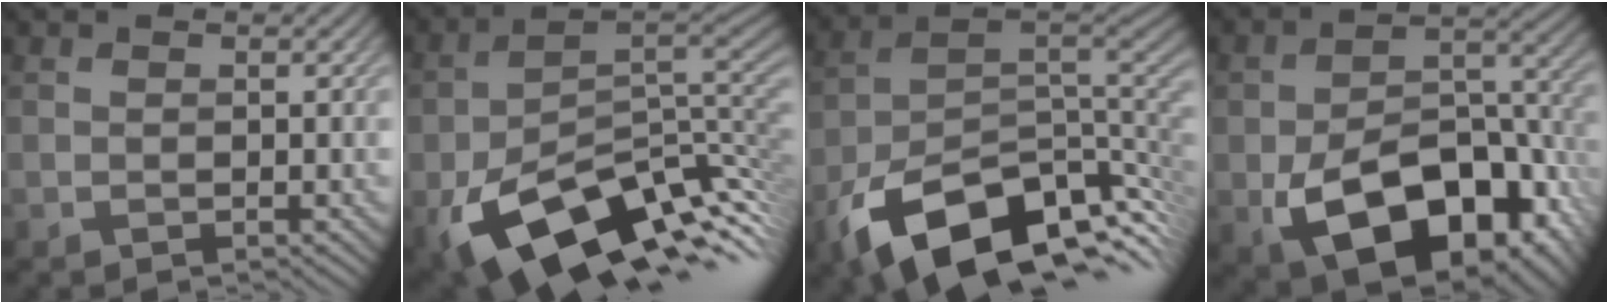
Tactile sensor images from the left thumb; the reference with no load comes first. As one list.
[{"total": 16.8, "force": [-6.8, 8.7, 12.6], "torque": [-0.230, -0.033, -0.107]}, {"total": 15.9, "force": [-7.5, 8.5, 11.1], "torque": [-0.211, -0.035, -0.118]}, {"total": 16.1, "force": [-6.8, 9.4, 11.1], "torque": [-0.173, -0.040, -0.102]}]